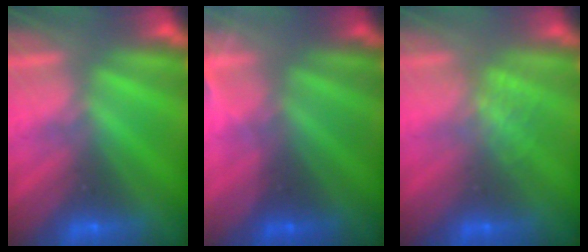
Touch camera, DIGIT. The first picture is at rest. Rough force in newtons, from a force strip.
{"total": 2.9}
{"total": 1.2}